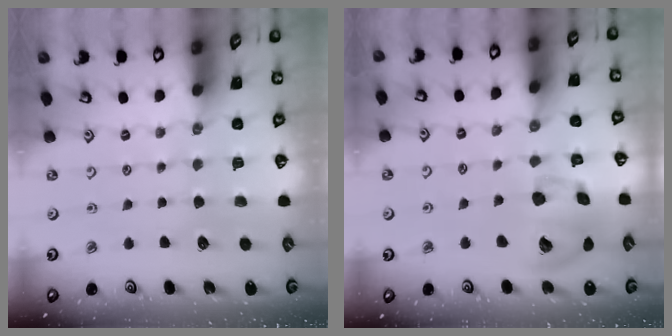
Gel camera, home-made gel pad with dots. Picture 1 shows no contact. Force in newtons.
{"total": 15.5, "press": 15.3, "slide": 2.5}